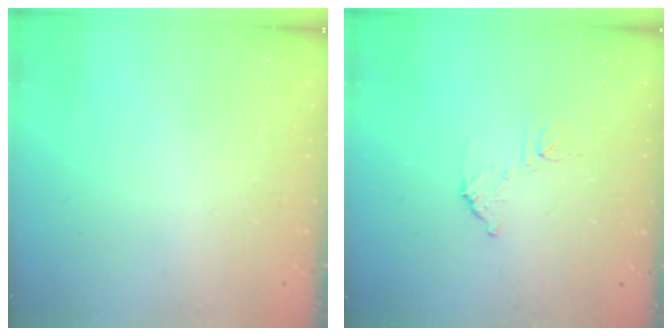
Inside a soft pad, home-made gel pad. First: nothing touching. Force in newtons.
{"total": 7.2, "press": 7.2, "slide": 0.3}